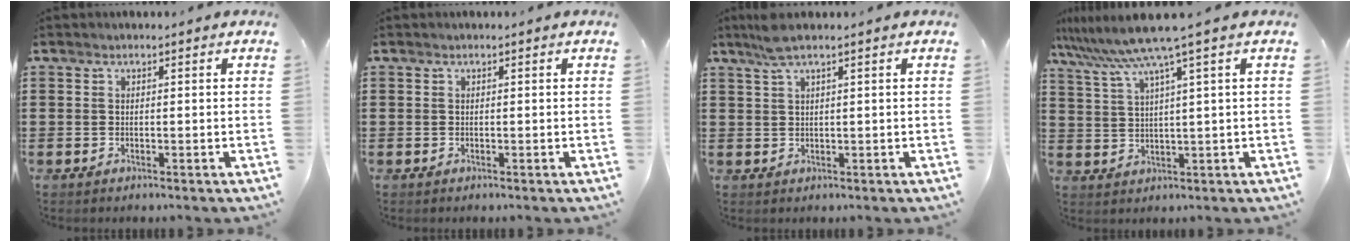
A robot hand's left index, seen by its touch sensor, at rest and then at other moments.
{"total": 0.0}
{"total": 2.8, "force": [1.6, 0.1, 2.3], "torque": [-0.048, 0.001, 0.029]}
{"total": 7.3, "force": [4.7, -0.6, 5.5], "torque": [-0.130, -0.027, 0.077]}